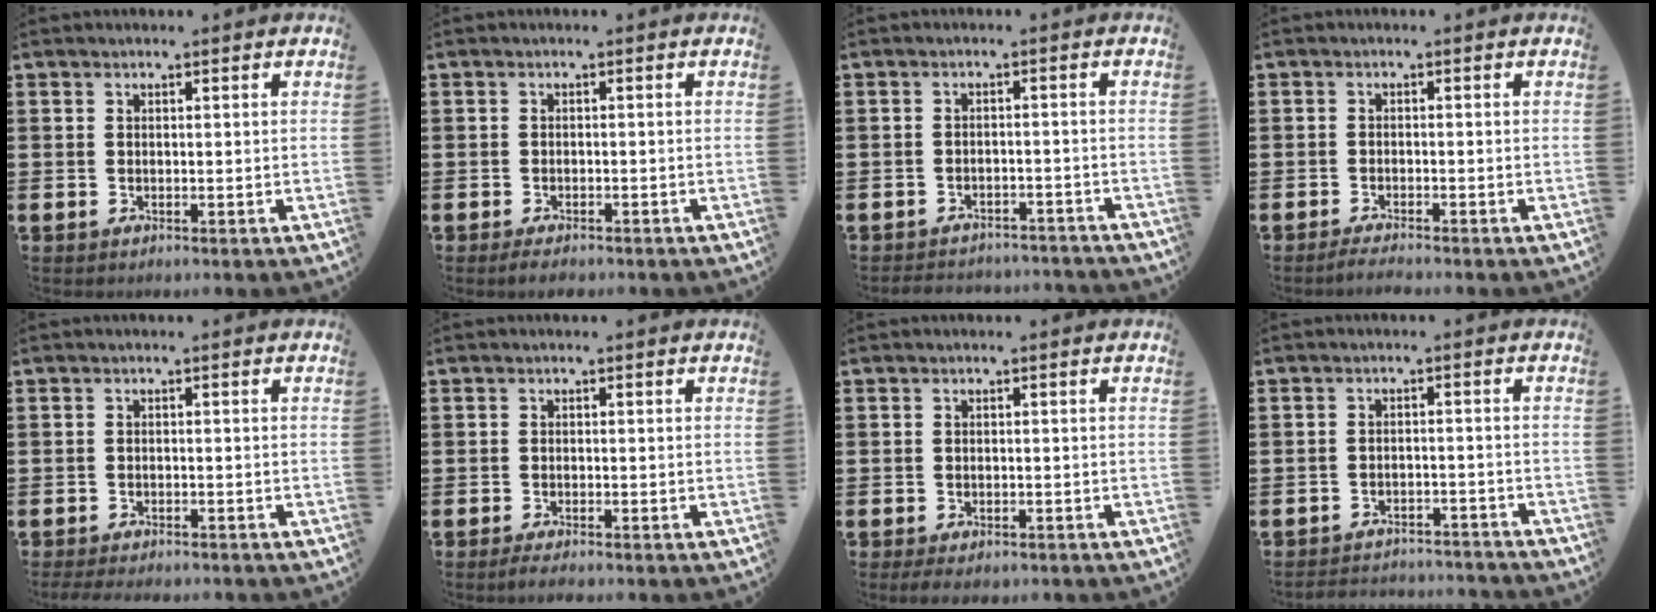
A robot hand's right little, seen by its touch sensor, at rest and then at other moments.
{"total": 1.1, "force": [-0.9, 0.3, 0.5], "torque": [-0.011, -0.001, -0.019]}
{"total": 2.1, "force": [-2.1, 0.1, -0.3], "torque": [-0.003, 0.003, -0.047]}
{"total": 1.3, "force": [-1.1, -0.1, 0.6], "torque": [-0.009, -0.001, -0.022]}
{"total": 1.2, "force": [-1.2, 0.1, 0.2], "torque": [-0.007, 0.001, -0.024]}
{"total": 1.0, "force": [-0.8, 0.1, 0.7], "torque": [-0.011, -0.002, -0.015]}
{"total": 0.9, "force": [-0.7, 0.3, 0.5], "torque": [-0.009, 0.000, -0.014]}
{"total": 2.5, "force": [-2.5, 0.0, -0.2], "torque": [-0.003, 0.004, -0.056]}